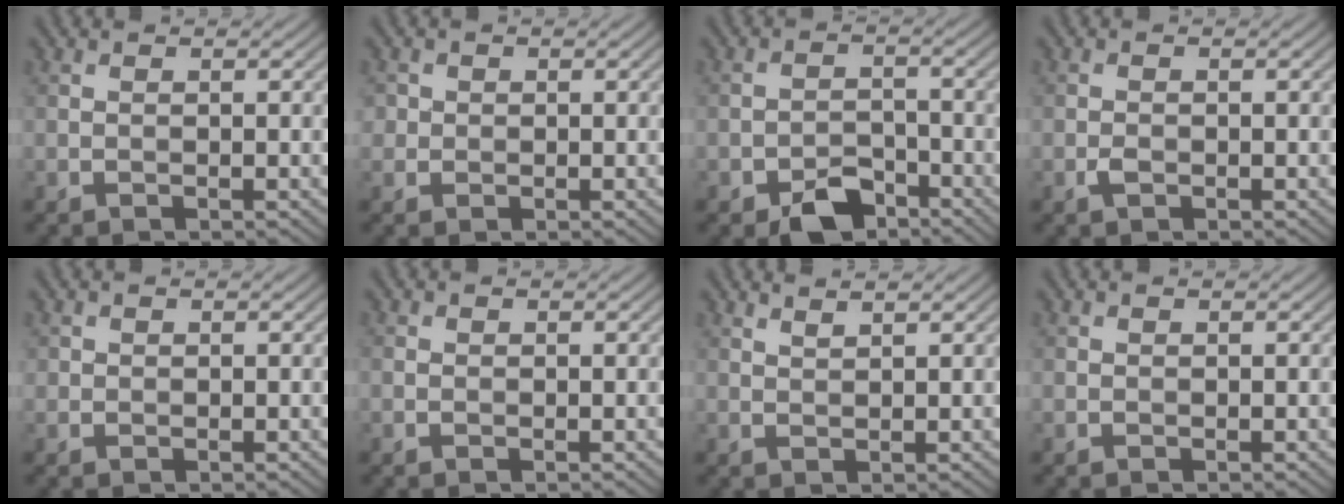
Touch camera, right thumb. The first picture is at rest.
{"total": 1.6, "force": [0.3, 1.5, 0.2], "torque": [-0.001, -0.003, 0.003]}
{"total": 5.0, "force": [-3.5, 2.6, 2.4], "torque": [-0.038, -0.001, -0.069]}
{"total": 1.0, "force": [-0.5, 0.6, 0.7], "torque": [-0.015, 0.000, -0.010]}
{"total": 0.8, "force": [0.2, 0.8, 0.1], "torque": [-0.001, -0.004, 0.003]}
{"total": 0.6, "force": [0.0, 0.6, 0.2], "torque": [-0.002, -0.003, -0.003]}
{"total": 1.4, "force": [1.2, 0.0, 0.7], "torque": [-0.015, 0.000, 0.025]}
{"total": 0.0}